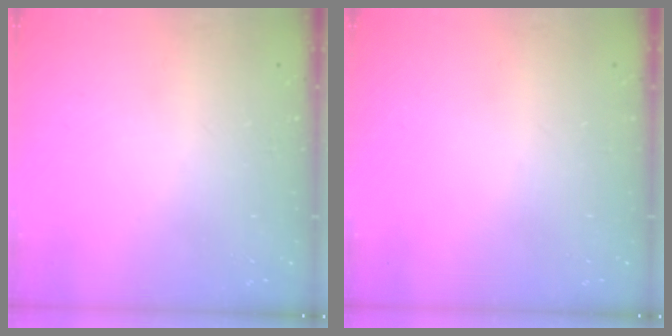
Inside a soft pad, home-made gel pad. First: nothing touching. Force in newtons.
{"total": 0.0}